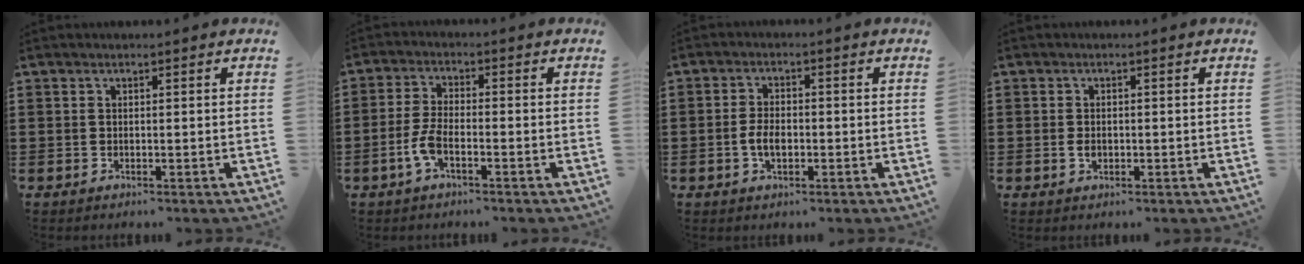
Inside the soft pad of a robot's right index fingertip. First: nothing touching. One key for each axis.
{"total": 4.3, "fx": -2.0, "fy": 1.2, "fz": 3.6, "tx": -0.097, "ty": -0.010, "tz": -0.045}
{"total": 3.6, "fx": -0.8, "fy": 1.9, "fz": 3.0, "tx": -0.070, "ty": -0.002, "tz": -0.018}
{"total": 1.3, "fx": -0.2, "fy": 0.9, "fz": 0.9, "tx": -0.020, "ty": 0.004, "tz": -0.005}